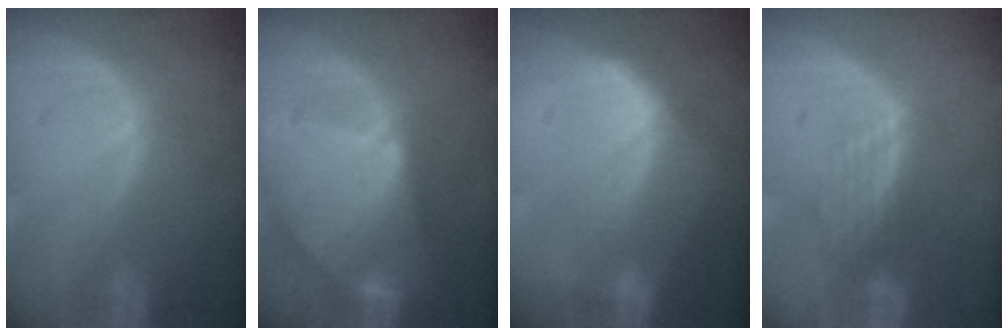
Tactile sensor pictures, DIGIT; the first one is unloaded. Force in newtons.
{"total": 9.5, "press": 8.2, "slide": 4.8}
{"total": 7.4, "press": 6.4, "slide": 3.8}
{"total": 3.7, "press": 3.0, "slide": 2.2}